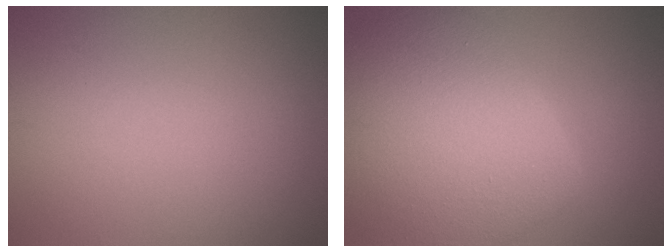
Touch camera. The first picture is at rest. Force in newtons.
{"total": 9.8, "press": 9.8, "slide": 0.4}